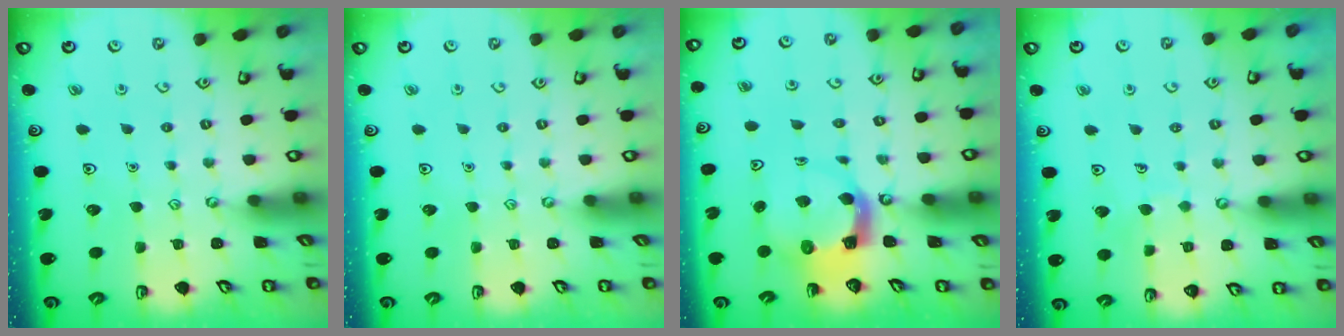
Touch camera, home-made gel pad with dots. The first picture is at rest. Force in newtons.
{"total": 0.0}
{"total": 4.3, "press": 4.3, "slide": 0.6}
{"total": 3.9, "press": 3.9, "slide": 0.2}